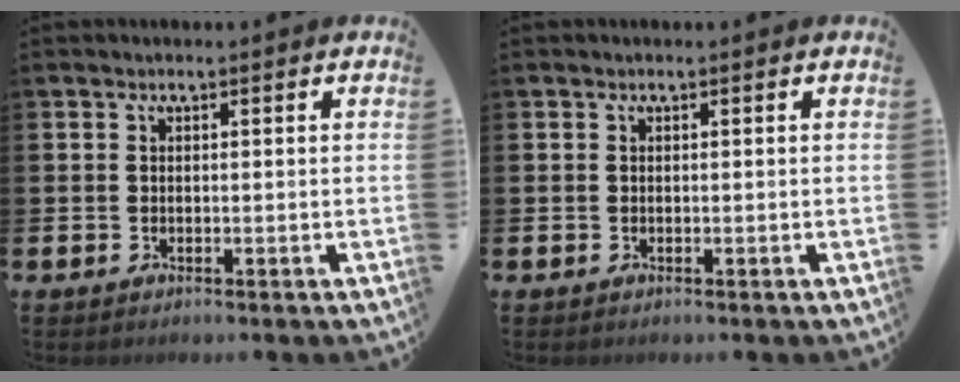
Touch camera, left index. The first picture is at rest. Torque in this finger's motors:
{"motor_torque": [0.00, 0.00, 0.04, 0.00]}